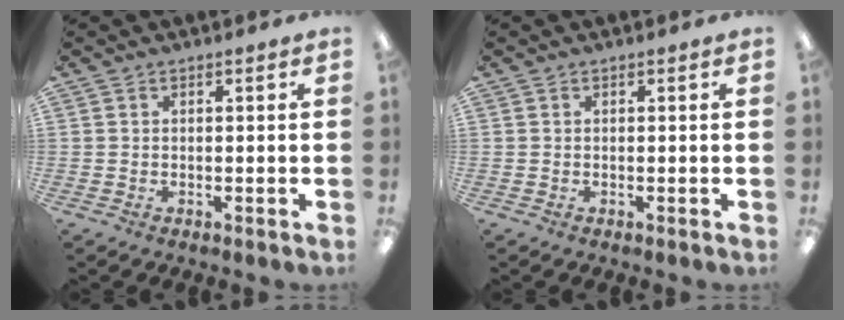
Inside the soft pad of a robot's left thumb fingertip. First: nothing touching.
{"total": 0.0}